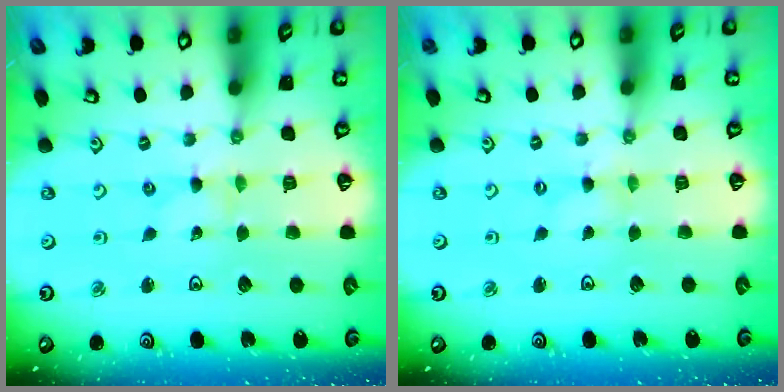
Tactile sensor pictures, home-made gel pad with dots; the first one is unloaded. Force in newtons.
{"total": 0.0}